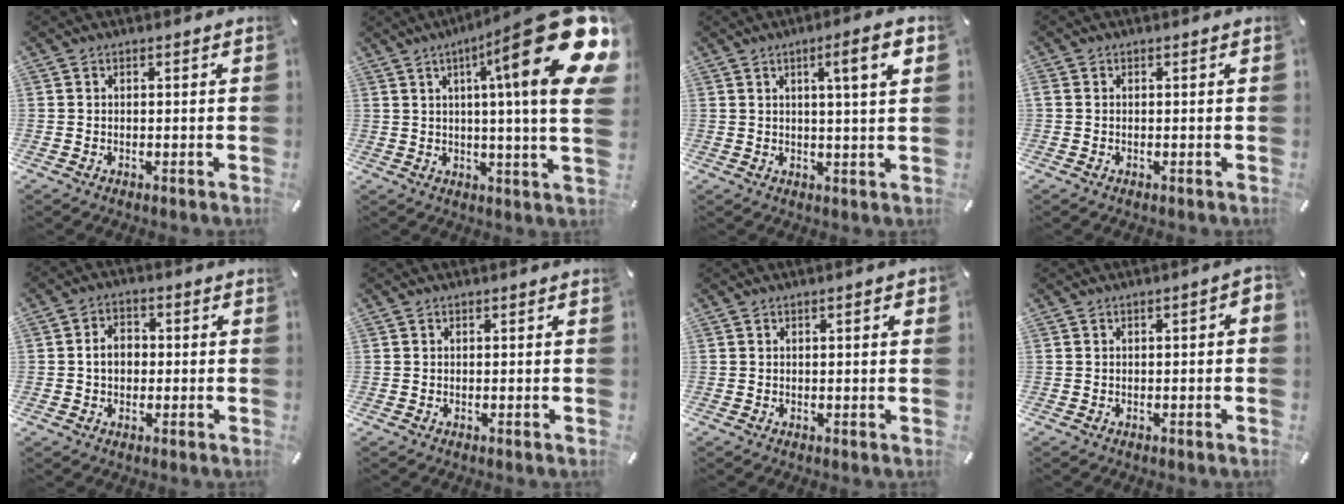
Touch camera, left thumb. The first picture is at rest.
{"total": 28.7, "force": [10.5, 3.9, 26.5], "torque": [-0.384, -0.086, 0.162]}
{"total": 8.1, "force": [3.1, 0.6, 7.5], "torque": [-0.118, -0.006, 0.041]}
{"total": 0.0}
{"total": 4.9, "force": [-0.5, 3.8, 3.0], "torque": [-0.056, 0.005, -0.014]}
{"total": 0.0}
{"total": 1.9, "force": [0.4, 0.3, 1.8], "torque": [-0.025, -0.001, 0.003]}
{"total": 2.0, "force": [-0.6, 0.7, 1.8], "torque": [-0.030, 0.005, -0.012]}